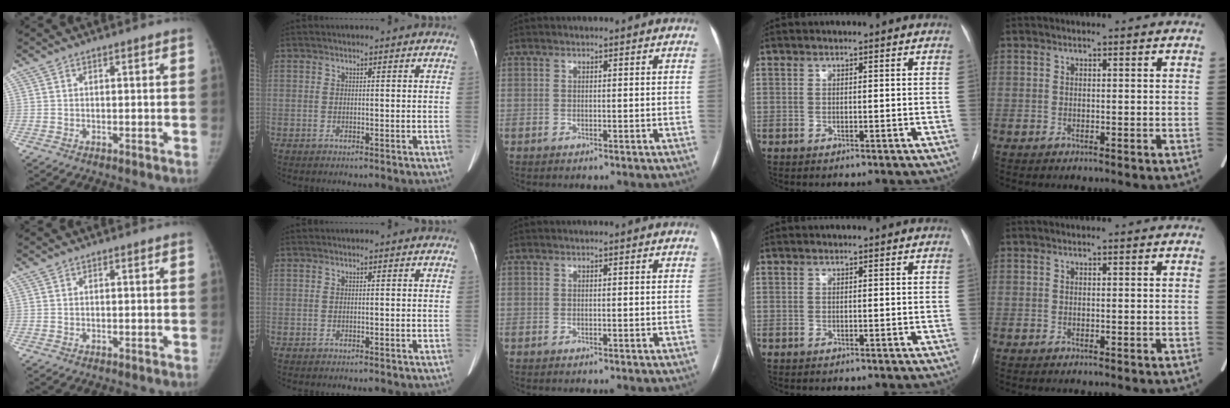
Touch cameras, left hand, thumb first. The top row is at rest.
{}